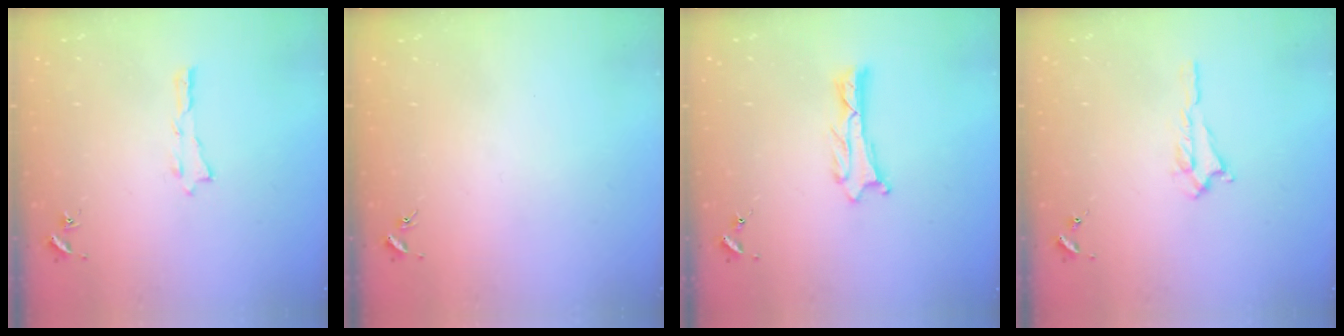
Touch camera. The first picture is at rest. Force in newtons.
{"total": 0.0}
{"total": 1.2, "press": 1.2, "slide": 0.0}
{"total": 0.7, "press": 0.7, "slide": 0.2}